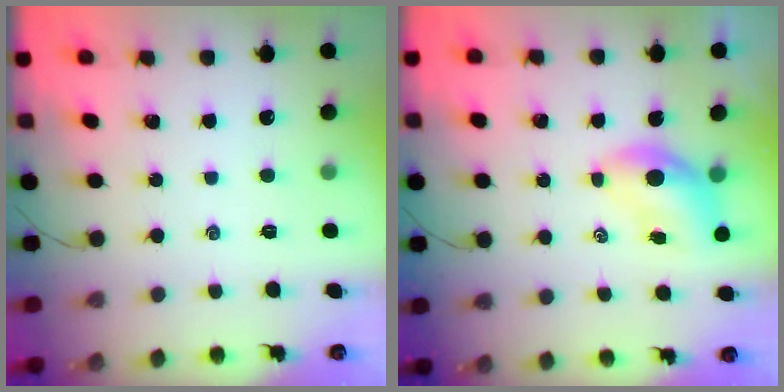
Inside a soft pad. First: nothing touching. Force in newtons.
{"total": 6.5, "press": 6.5, "slide": 0.9}